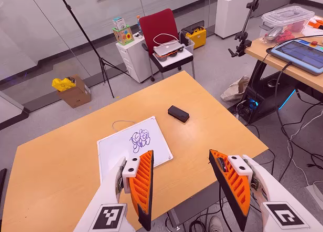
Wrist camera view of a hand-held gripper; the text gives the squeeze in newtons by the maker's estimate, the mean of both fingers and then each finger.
{"total": 0.0}